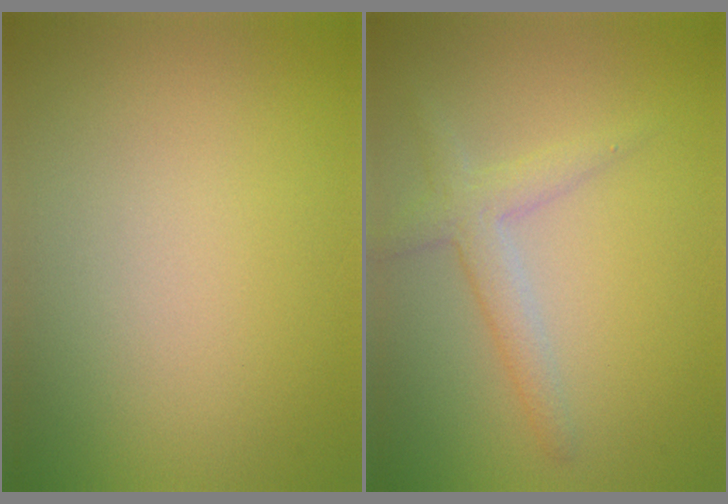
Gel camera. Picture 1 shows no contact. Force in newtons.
{"total": 2.6, "press": 2.6, "slide": 0.1}